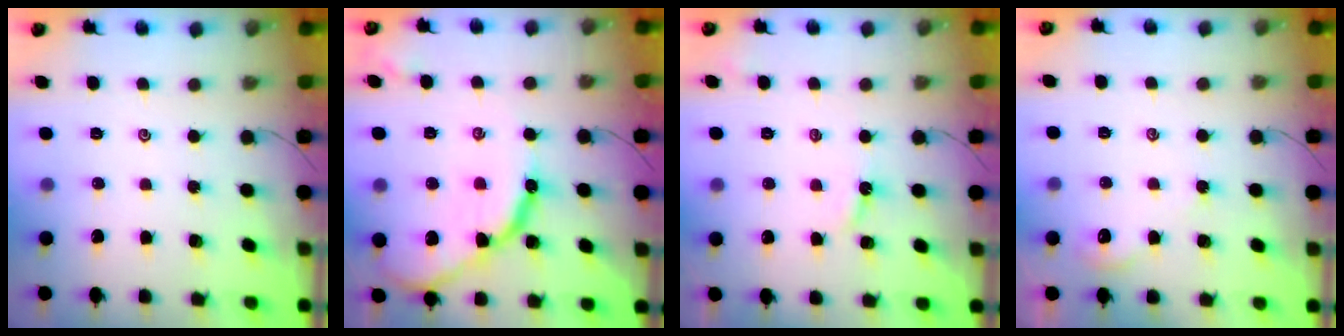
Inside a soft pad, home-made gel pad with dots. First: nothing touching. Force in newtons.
{"total": 13.7, "press": 13.6, "slide": 0.5}
{"total": 2.9, "press": 2.9, "slide": 0.2}
{"total": 2.8, "press": 2.7, "slide": 0.4}